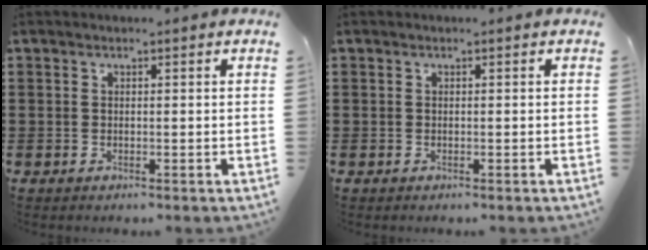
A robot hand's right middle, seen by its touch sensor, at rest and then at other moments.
{"total": 0.0}